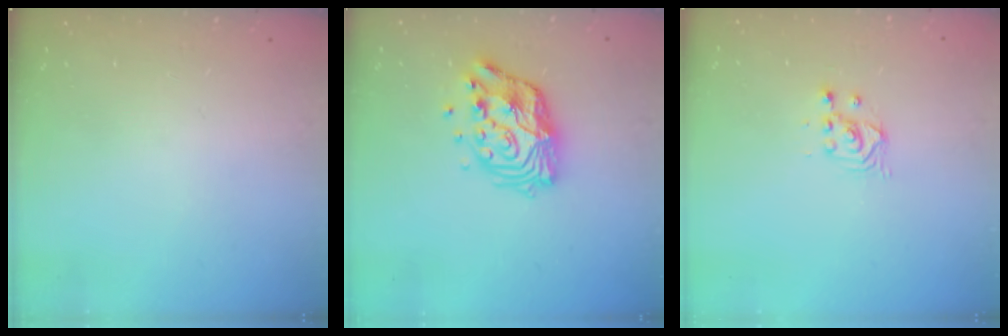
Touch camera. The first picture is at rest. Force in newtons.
{"total": 13.3, "press": 13.2, "slide": 1.1}
{"total": 2.5, "press": 2.5, "slide": 0.2}